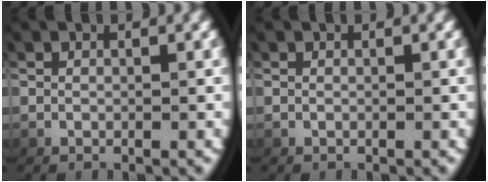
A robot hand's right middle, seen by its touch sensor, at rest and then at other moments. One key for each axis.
{"total": 0.0}